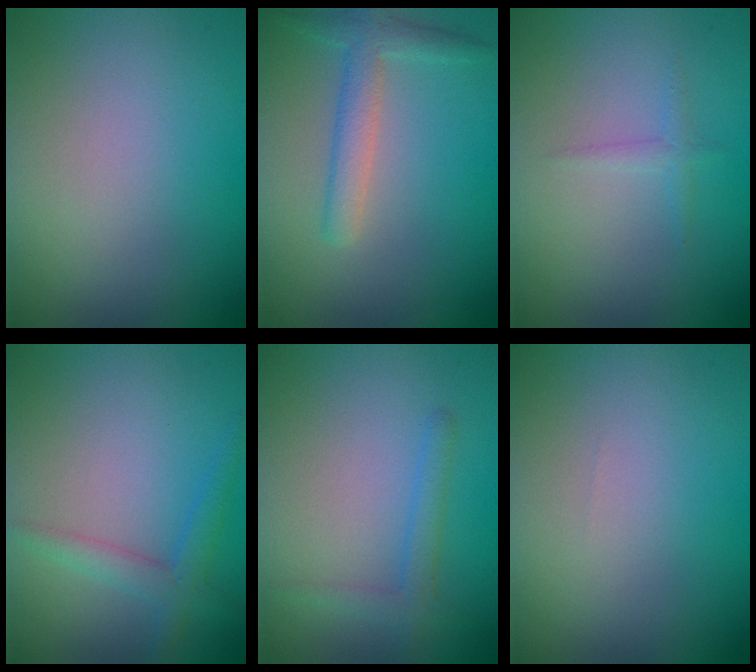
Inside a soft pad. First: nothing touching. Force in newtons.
{"total": 2.8, "press": 2.8, "slide": 0.1}
{"total": 0.9, "press": 0.9, "slide": 0.0}
{"total": 2.5, "press": 2.5, "slide": 0.1}
{"total": 1.9, "press": 1.9, "slide": 0.1}
{"total": 0.0}